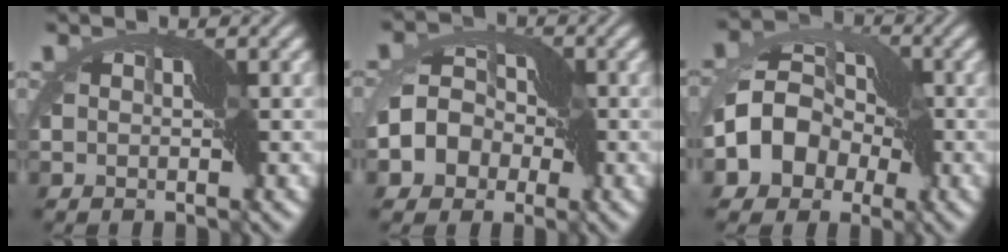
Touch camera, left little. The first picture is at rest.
{"total": 5.4, "force": [-1.0, 4.3, 3.2], "torque": [-0.052, -0.005, -0.040]}
{"total": 7.1, "force": [-1.6, 5.3, 4.5], "torque": [-0.079, -0.001, -0.053]}